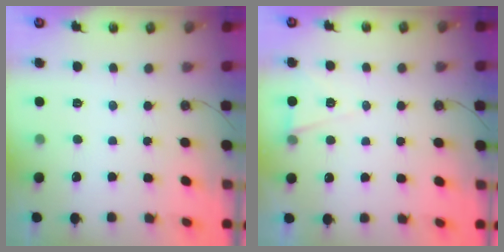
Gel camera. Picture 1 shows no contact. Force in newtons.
{"total": 5.8, "press": 4.0, "slide": 4.2}